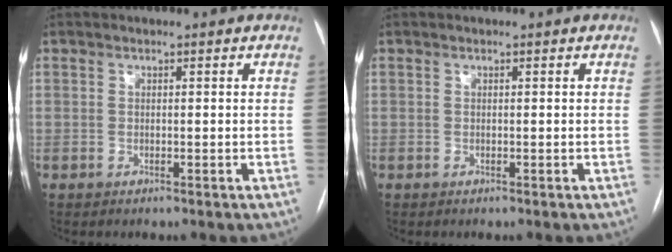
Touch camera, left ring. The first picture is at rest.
{"total": 0.0}